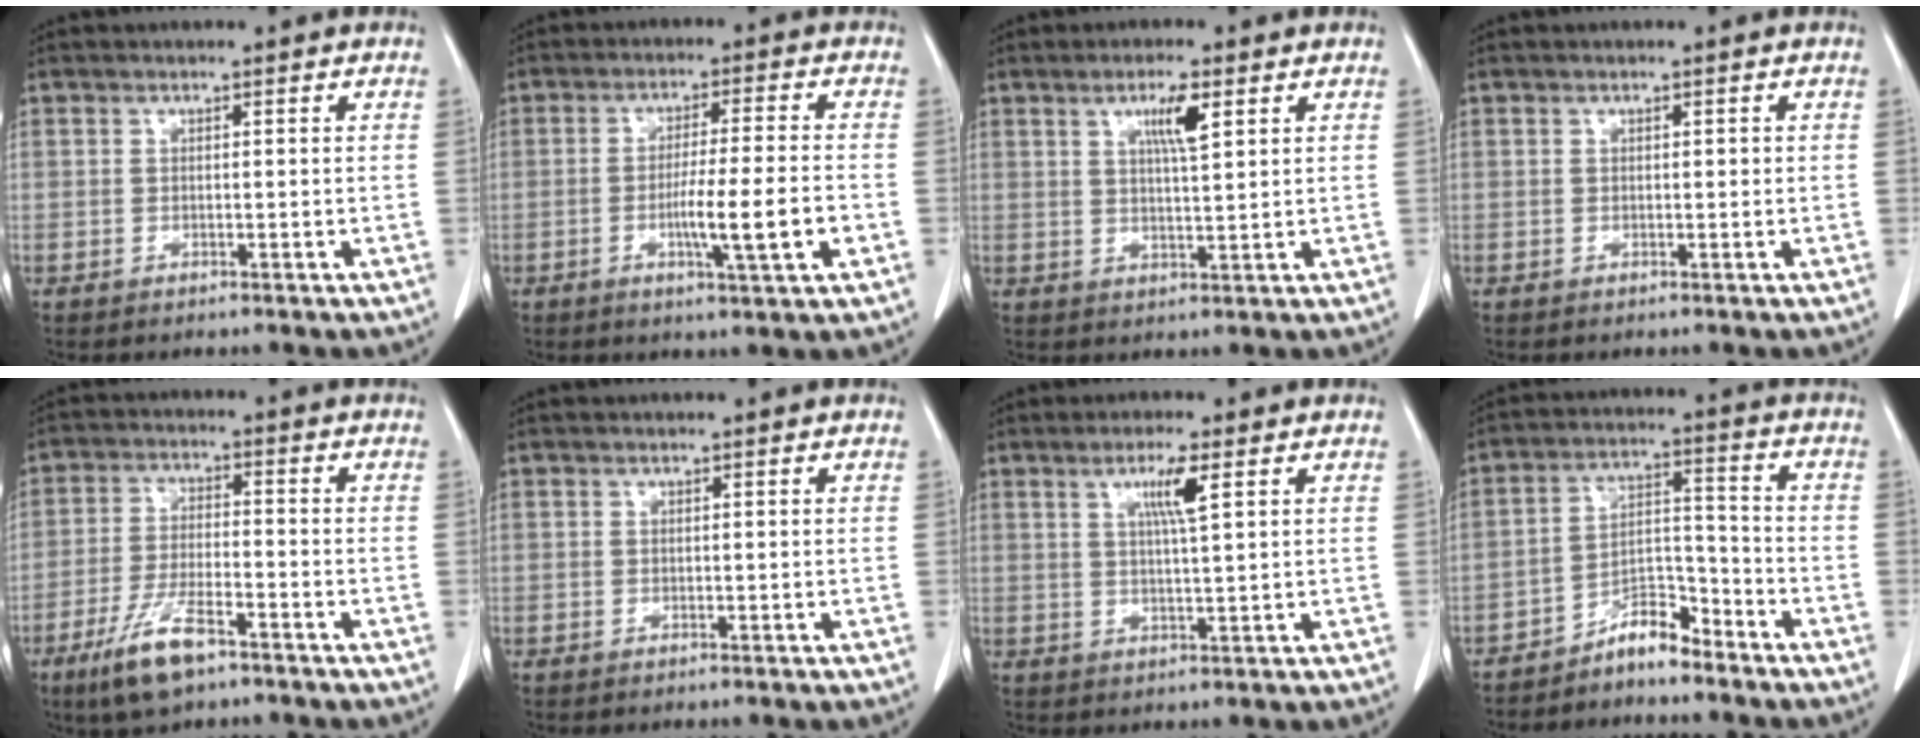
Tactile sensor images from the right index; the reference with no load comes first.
{"total": 8.6, "force": [-2.5, -0.2, 8.3], "torque": [-0.137, -0.010, -0.042]}
{"total": 4.8, "force": [2.2, 0.4, 4.2], "torque": [-0.073, -0.001, 0.039]}
{"total": 0.5, "force": [0.0, 0.0, 0.5], "torque": [-0.007, 0.001, 0.000]}
{"total": 8.8, "force": [-5.7, 2.0, 6.4], "torque": [-0.131, -0.014, -0.102]}
{"total": 0.0}
{"total": 4.5, "force": [1.9, -0.2, 4.1], "torque": [-0.072, -0.002, 0.034]}
{"total": 6.0, "force": [-5.3, 1.6, 2.4], "torque": [-0.037, 0.016, -0.097]}